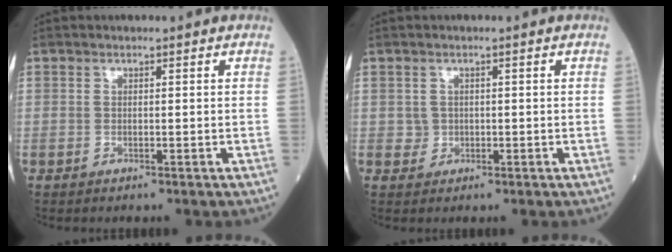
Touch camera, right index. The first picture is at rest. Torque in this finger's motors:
{"motor_torque": [0.04, 0.00, -0.02, 0.01]}